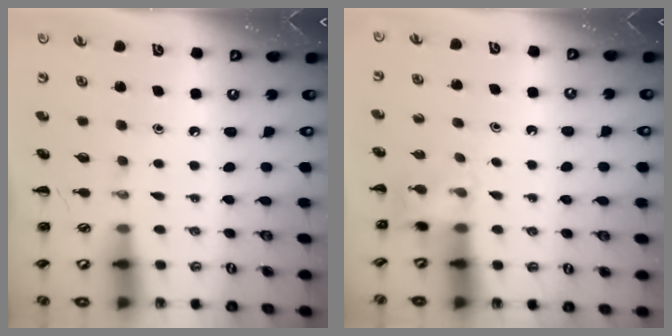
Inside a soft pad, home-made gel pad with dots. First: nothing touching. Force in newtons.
{"total": 4.5, "press": 4.4, "slide": 1.1}